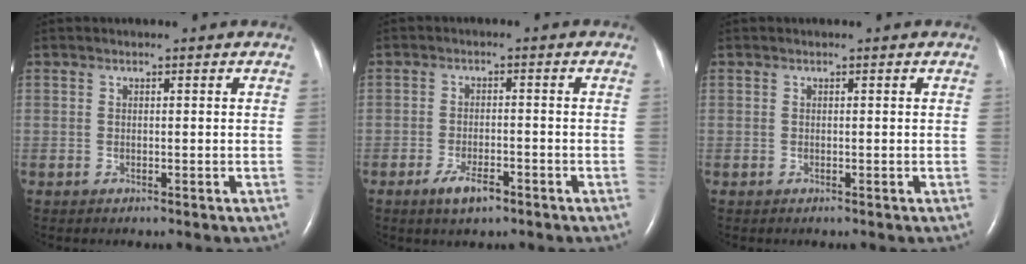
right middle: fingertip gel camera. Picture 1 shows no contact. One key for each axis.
{"total": 4.1, "fx": -2.6, "fy": 1.3, "fz": 2.9, "tx": -0.059, "ty": -0.002, "tz": -0.043}
{"total": 0.0}